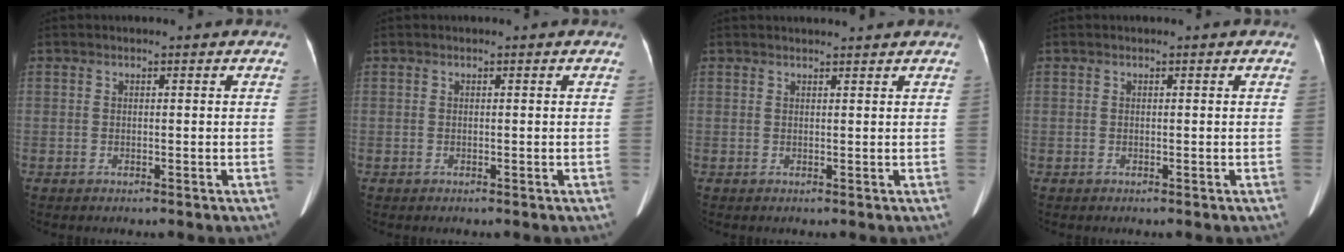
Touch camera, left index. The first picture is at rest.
{"total": 0.0}
{"total": 3.2, "force": [3.0, -0.3, 0.8], "torque": [-0.011, 0.016, 0.041]}
{"total": 0.0}